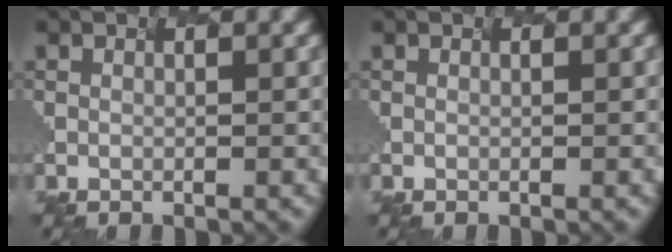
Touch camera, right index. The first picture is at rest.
{"total": 0.0}